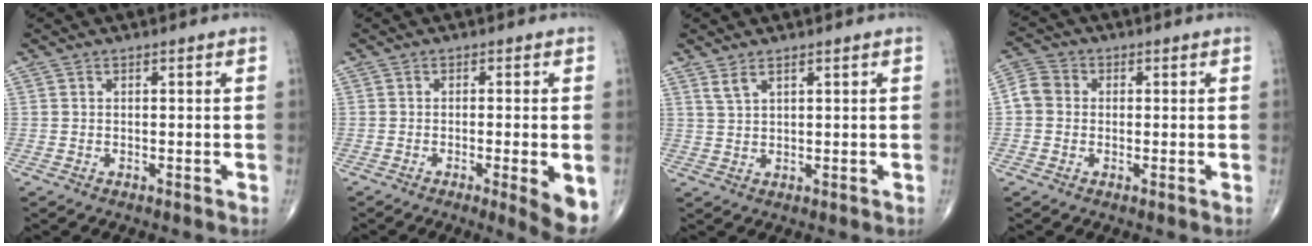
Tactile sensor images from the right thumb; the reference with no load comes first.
{"total": 7.1, "force": [-2.2, 1.0, 6.6], "torque": [-0.089, -0.015, -0.034]}
{"total": 2.4, "force": [1.7, 0.8, 1.6], "torque": [-0.036, -0.003, 0.041]}
{"total": 4.7, "force": [-0.1, 4.2, 2.1], "torque": [-0.032, 0.014, -0.011]}